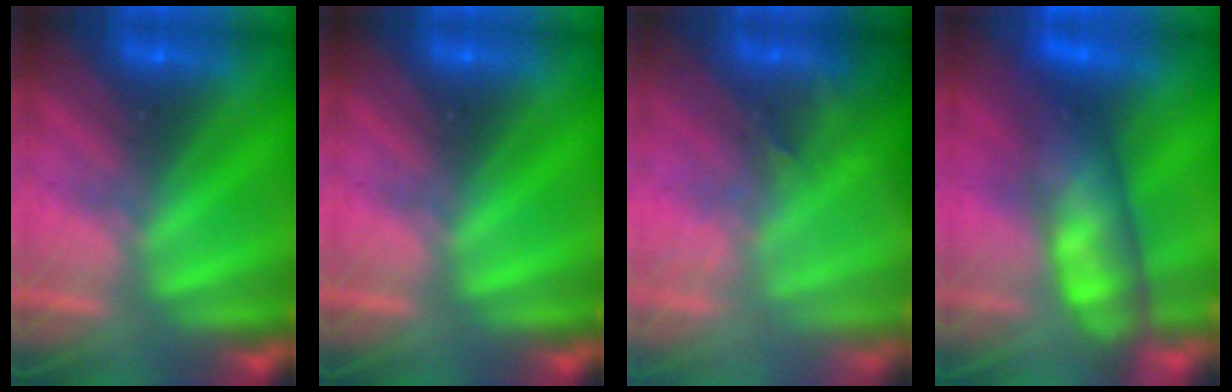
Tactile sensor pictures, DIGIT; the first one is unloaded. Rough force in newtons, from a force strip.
{"total": 0.0}
{"total": 2.7}
{"total": 9.2}